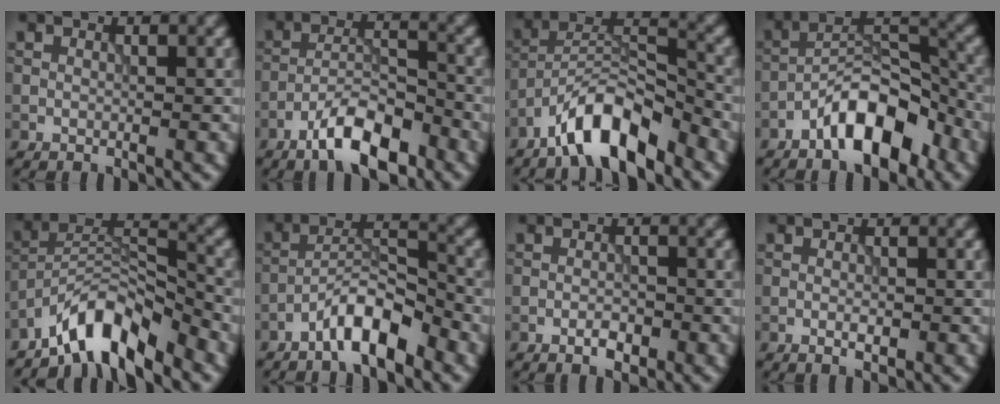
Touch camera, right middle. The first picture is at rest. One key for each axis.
{"total": 6.6, "fx": -4.5, "fy": 2.0, "fz": 4.4, "tx": -0.068, "ty": 0.010, "tz": -0.081}
{"total": 7.5, "fx": -5.6, "fy": 2.2, "fz": 4.6, "tx": -0.073, "ty": 0.014, "tz": -0.103}
{"total": 8.1, "fx": -4.8, "fy": 3.1, "fz": 5.7, "tx": -0.079, "ty": 0.021, "tz": -0.090}
{"total": 6.9, "fx": -5.6, "fy": 1.9, "fz": 3.6, "tx": -0.054, "ty": 0.009, "tz": -0.108}
{"total": 5.2, "fx": -3.6, "fy": 1.3, "fz": 3.6, "tx": -0.059, "ty": 0.015, "tz": -0.070}
{"total": 1.6, "fx": -0.9, "fy": 0.7, "fz": 1.2, "tx": -0.019, "ty": 0.000, "tz": -0.017}
{"total": 1.2, "fx": -0.4, "fy": 0.4, "fz": 1.0, "tx": -0.019, "ty": -0.001, "tz": -0.007}